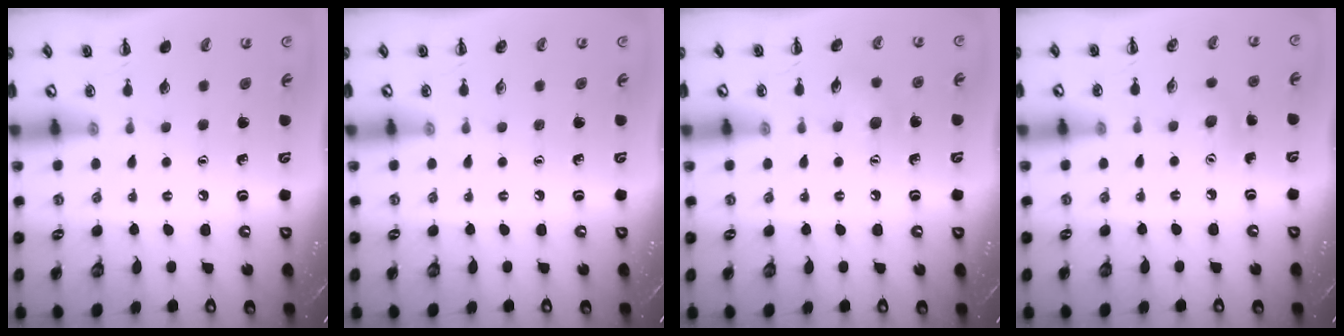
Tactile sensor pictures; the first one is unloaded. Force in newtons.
{"total": 0.0}
{"total": 7.2, "press": 7.0, "slide": 1.4}
{"total": 5.5, "press": 5.2, "slide": 1.6}